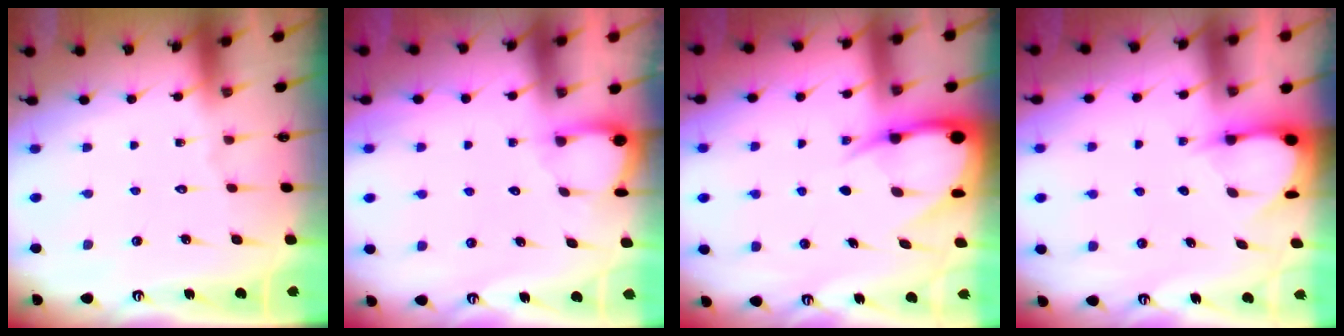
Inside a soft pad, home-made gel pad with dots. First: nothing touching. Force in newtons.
{"total": 2.8, "press": 2.8, "slide": 0.3}
{"total": 9.4, "press": 9.4, "slide": 1.2}
{"total": 3.5, "press": 3.5, "slide": 0.4}